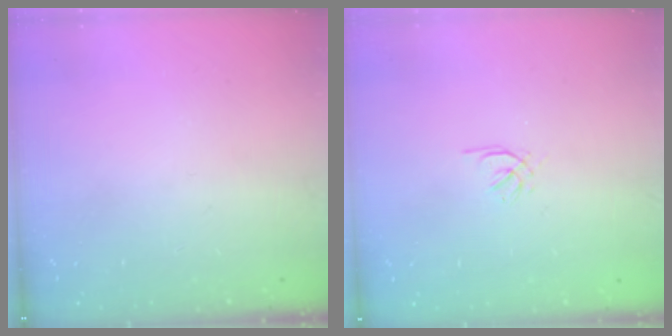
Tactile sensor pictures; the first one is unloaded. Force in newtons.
{"total": 0.5, "press": 0.3, "slide": 0.4}